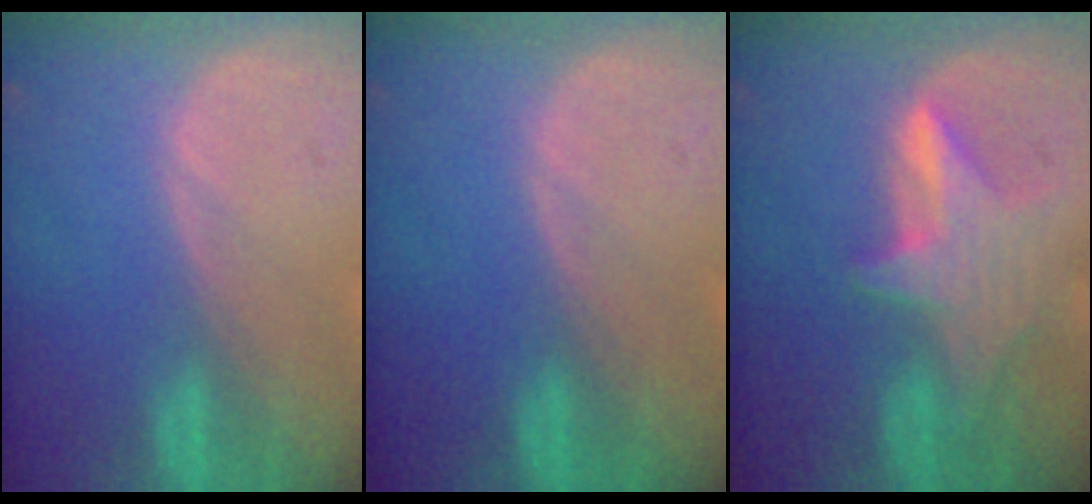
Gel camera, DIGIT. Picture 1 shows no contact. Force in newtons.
{"total": 0.0}
{"total": 6.1, "press": 6.1, "slide": 0.1}